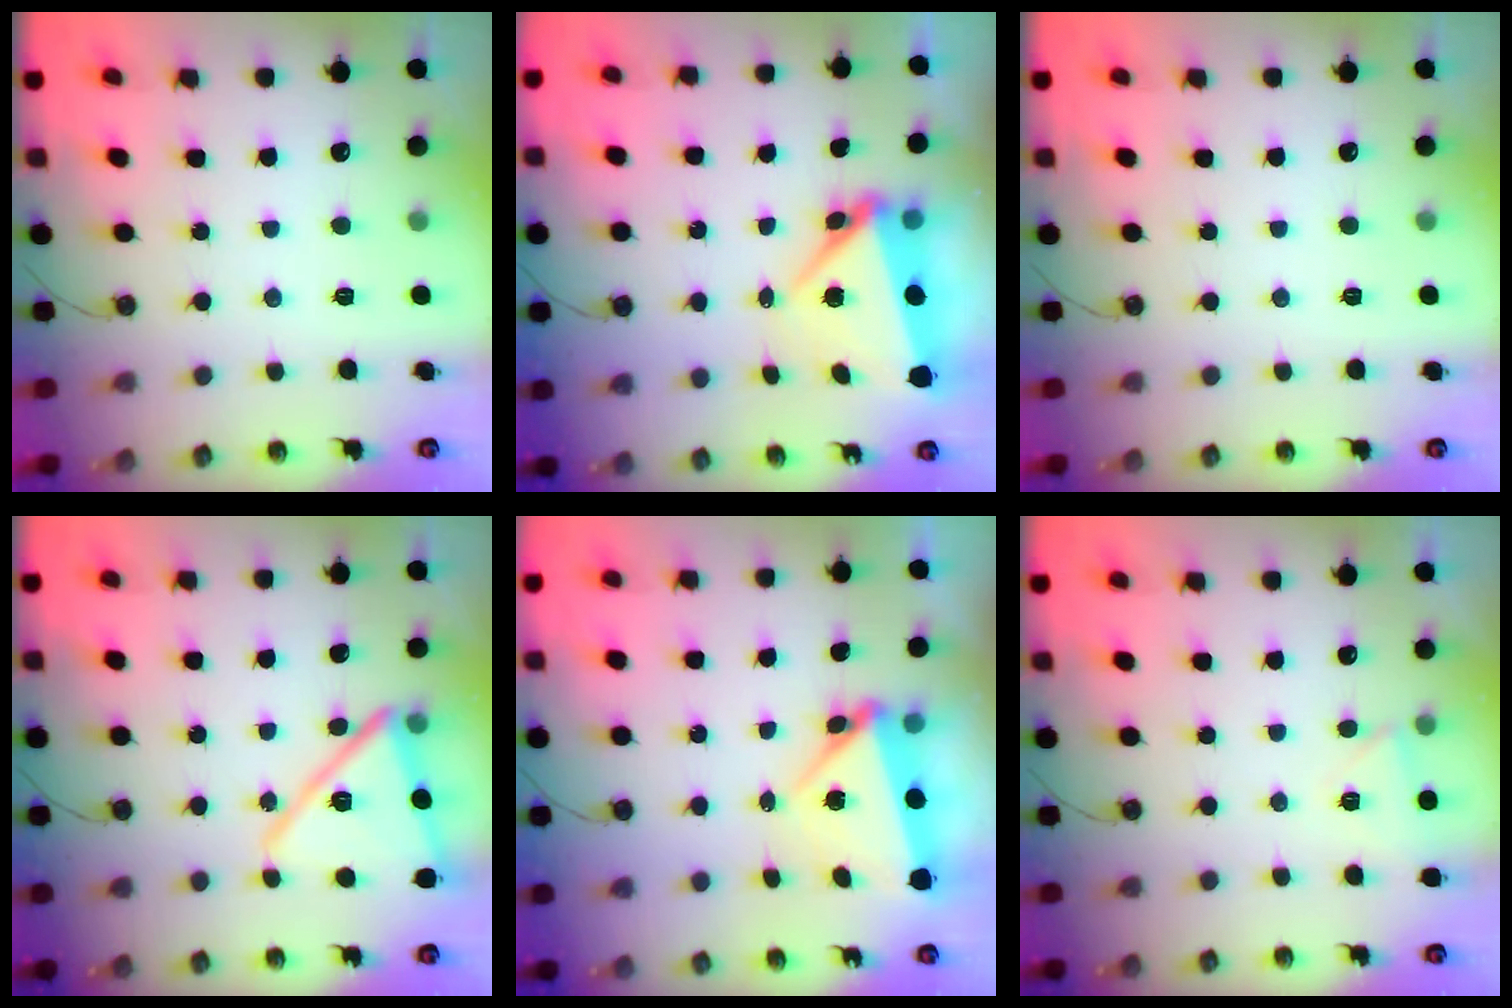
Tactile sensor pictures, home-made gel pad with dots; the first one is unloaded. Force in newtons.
{"total": 8.9, "press": 6.7, "slide": 5.8}
{"total": 0.0}
{"total": 17.3, "press": 17.2, "slide": 1.5}
{"total": 10.2, "press": 5.7, "slide": 8.5}
{"total": 3.5, "press": 3.5, "slide": 0.5}